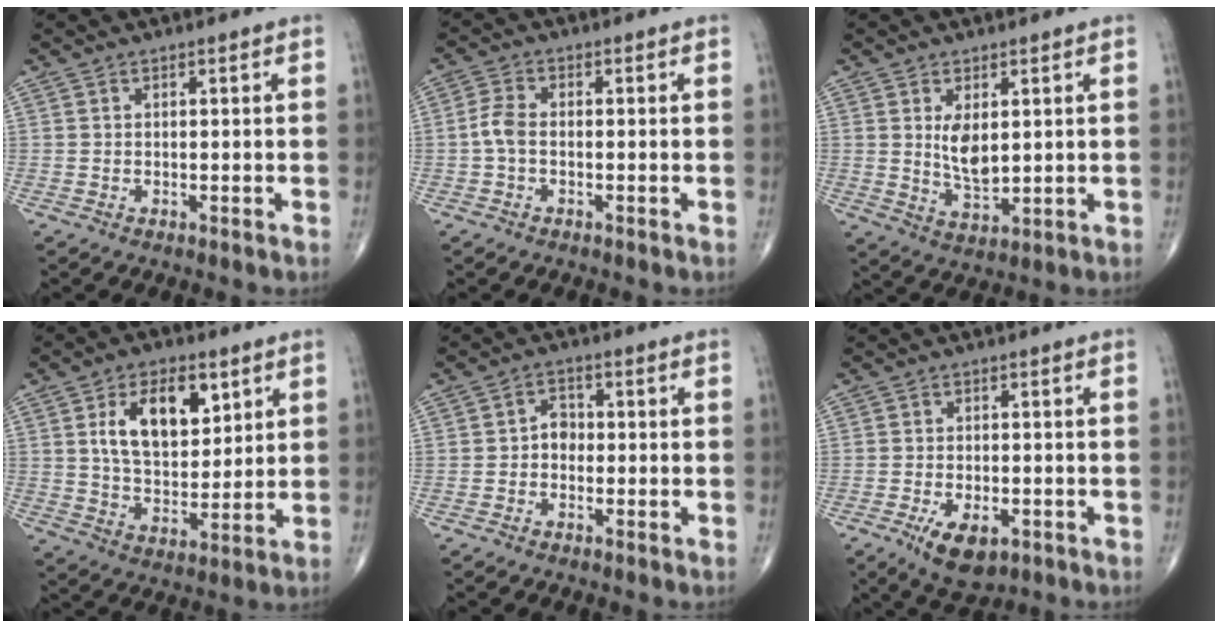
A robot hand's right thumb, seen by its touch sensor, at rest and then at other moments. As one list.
[{"total": 3.4, "force": [-0.7, 1.8, 2.7], "torque": [-0.062, 0.009, -0.021]}, {"total": 6.0, "force": [1.4, 3.1, 5.0], "torque": [-0.072, -0.018, 0.034]}, {"total": 13.6, "force": [5.0, 7.6, 10.2], "torque": [-0.140, -0.020, 0.094]}, {"total": 3.1, "force": [-0.6, 2.4, 1.8], "torque": [-0.007, 0.015, -0.021]}, {"total": 7.4, "force": [-3.4, 3.7, 5.5], "torque": [-0.089, 0.002, -0.048]}]